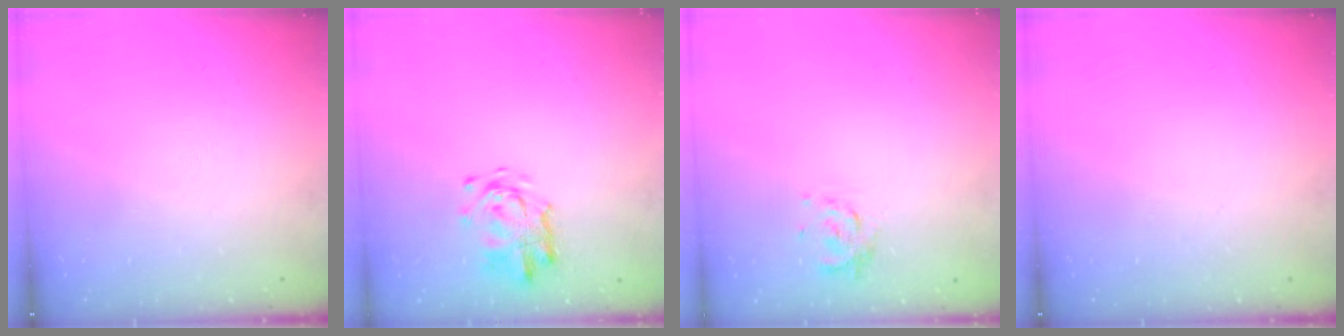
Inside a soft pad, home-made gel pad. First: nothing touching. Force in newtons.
{"total": 3.9, "press": 3.8, "slide": 1.1}
{"total": 3.8, "press": 3.7, "slide": 0.9}
{"total": 0.0}